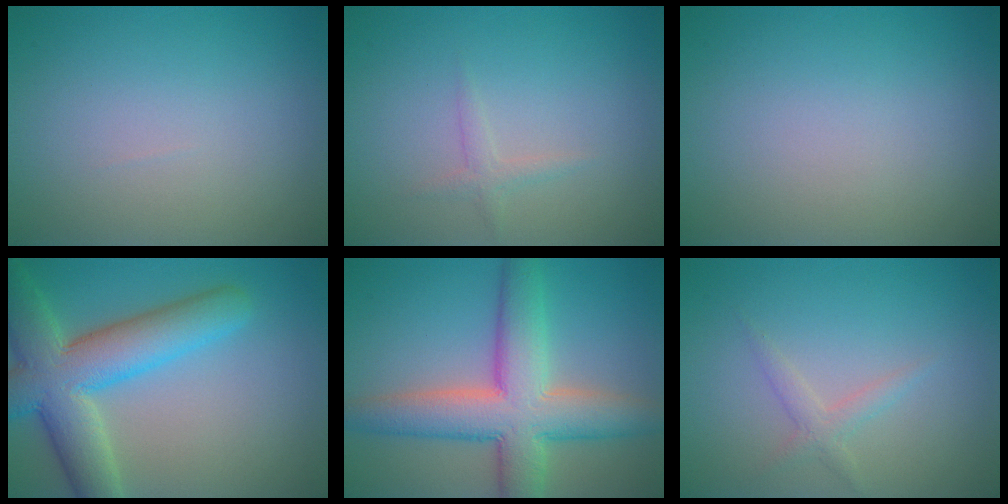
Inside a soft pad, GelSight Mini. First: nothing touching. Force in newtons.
{"total": 1.1, "press": 1.1, "slide": 0.0}
{"total": 0.0}
{"total": 8.9, "press": 8.9, "slide": 0.6}
{"total": 8.6, "press": 8.6, "slide": 0.4}
{"total": 1.5, "press": 1.5, "slide": 0.0}